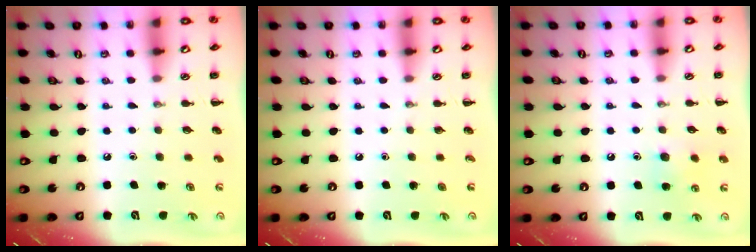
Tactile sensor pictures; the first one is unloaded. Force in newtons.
{"total": 0.0}
{"total": 7.4, "press": 7.2, "slide": 1.9}